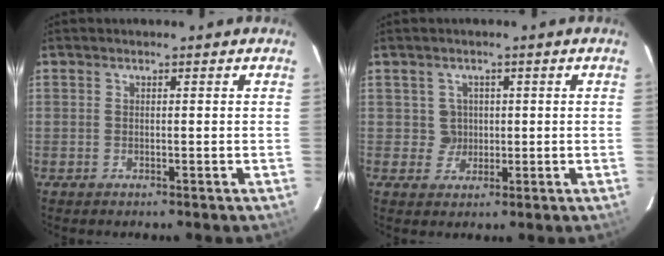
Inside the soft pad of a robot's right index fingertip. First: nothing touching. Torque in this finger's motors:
{"motor_torque": [0.14, 0.18, -0.04, 0.00]}